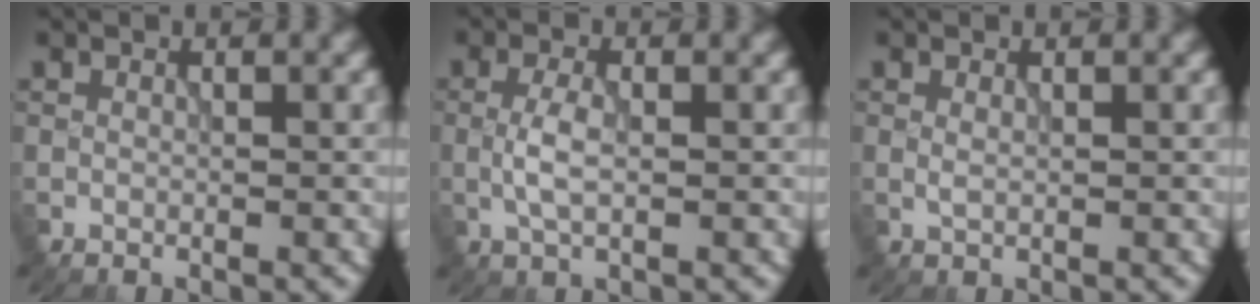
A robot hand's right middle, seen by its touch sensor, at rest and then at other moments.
{"total": 2.5, "force": [-0.4, 1.0, 2.3], "torque": [-0.053, 0.001, -0.011]}
{"total": 0.7, "force": [0.1, 0.3, 0.7], "torque": [-0.016, 0.001, 0.002]}